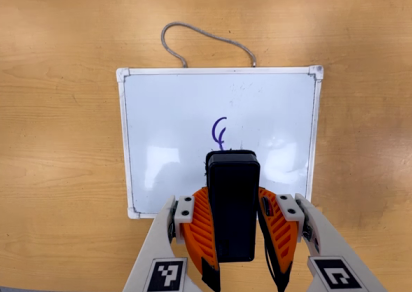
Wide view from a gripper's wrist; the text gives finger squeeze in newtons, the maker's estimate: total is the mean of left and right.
{"total": 5.5, "left": 4.9, "right": 6.1}